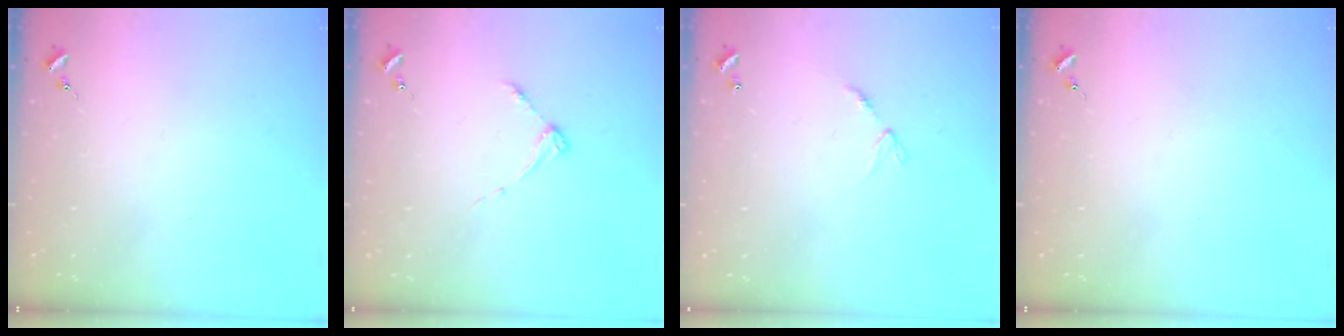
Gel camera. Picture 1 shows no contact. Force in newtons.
{"total": 3.7, "press": 3.7, "slide": 0.4}
{"total": 6.2, "press": 6.2, "slide": 0.7}
{"total": 0.0}